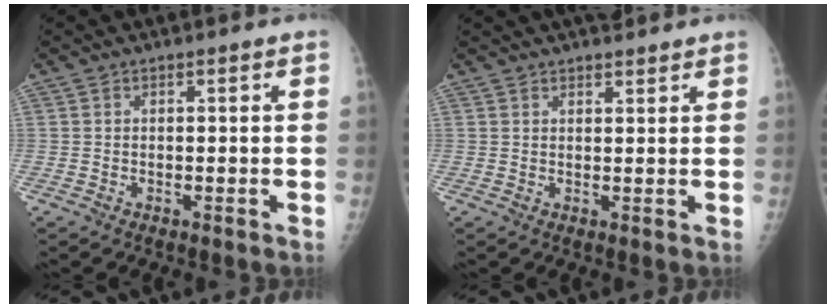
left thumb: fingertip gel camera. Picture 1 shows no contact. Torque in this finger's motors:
{"motor_torque": [0.00, -0.01, -0.10, -0.16, 0.02]}